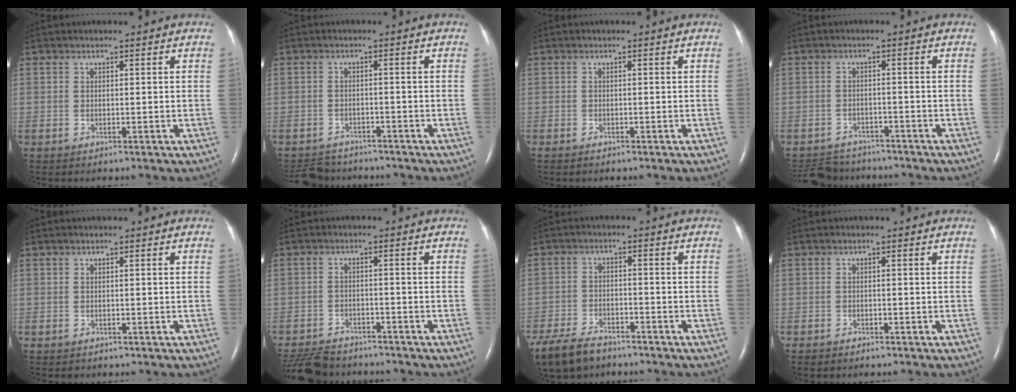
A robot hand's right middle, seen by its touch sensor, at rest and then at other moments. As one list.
[{"total": 5.4, "force": [-5.1, 1.8, 0.2], "torque": [-0.008, -0.004, -0.080]}, {"total": 0.6, "force": [-0.5, 0.1, 0.3], "torque": [-0.014, -0.003, -0.006]}, {"total": 6.8, "force": [-6.4, 2.4, 0.6], "torque": [-0.014, 0.003, -0.095]}, {"total": 0.0}, {"total": 9.6, "force": [-8.7, 3.0, 2.7], "torque": [-0.056, -0.007, -0.134]}, {"total": 9.8, "force": [-7.9, 4.0, 4.3], "torque": [-0.092, -0.020, -0.135]}, {"total": 1.4, "force": [-1.2, 0.6, 0.5], "torque": [-0.012, -0.001, -0.014]}]